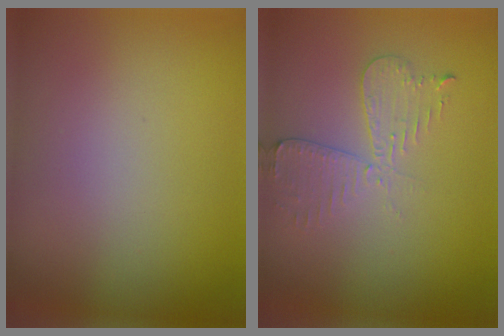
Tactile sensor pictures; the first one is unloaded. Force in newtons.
{"total": 2.7, "press": 2.4, "slide": 1.1}